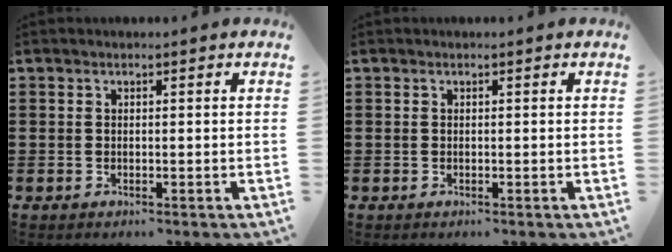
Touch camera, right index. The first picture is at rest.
{"total": 0.0}